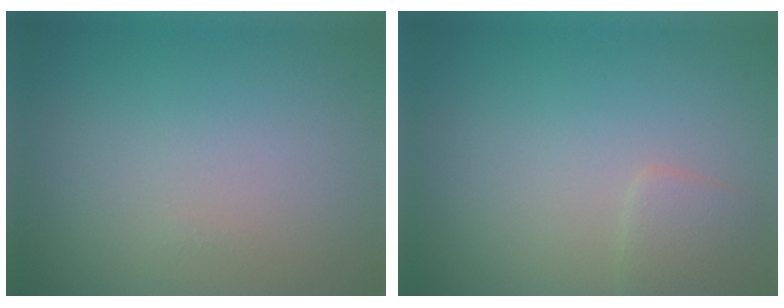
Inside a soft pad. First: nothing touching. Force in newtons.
{"total": 1.4, "press": 1.4, "slide": 0.0}